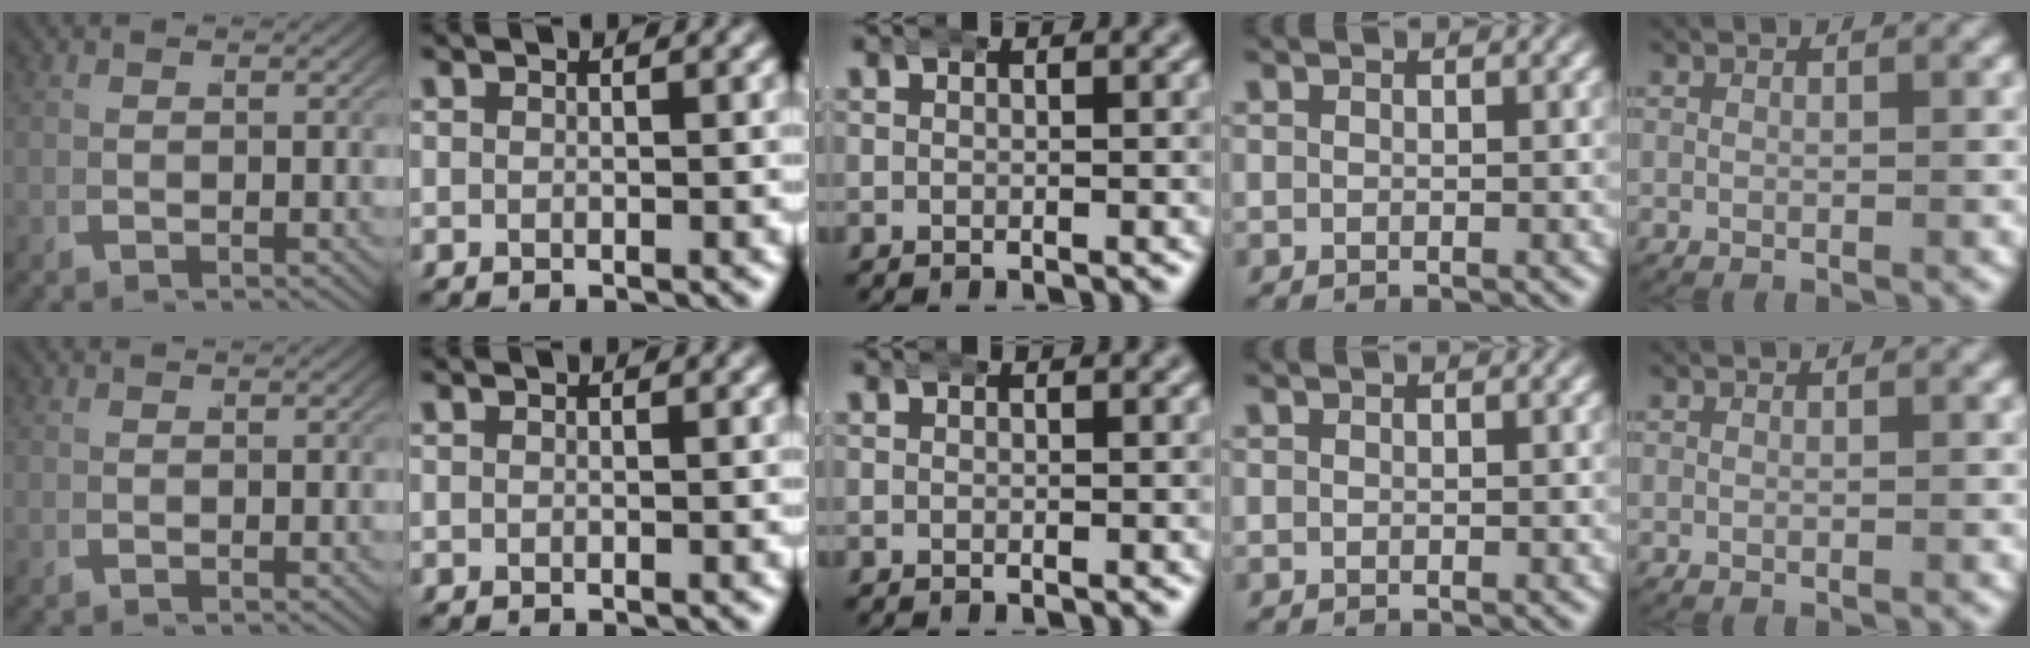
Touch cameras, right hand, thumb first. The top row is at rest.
{}